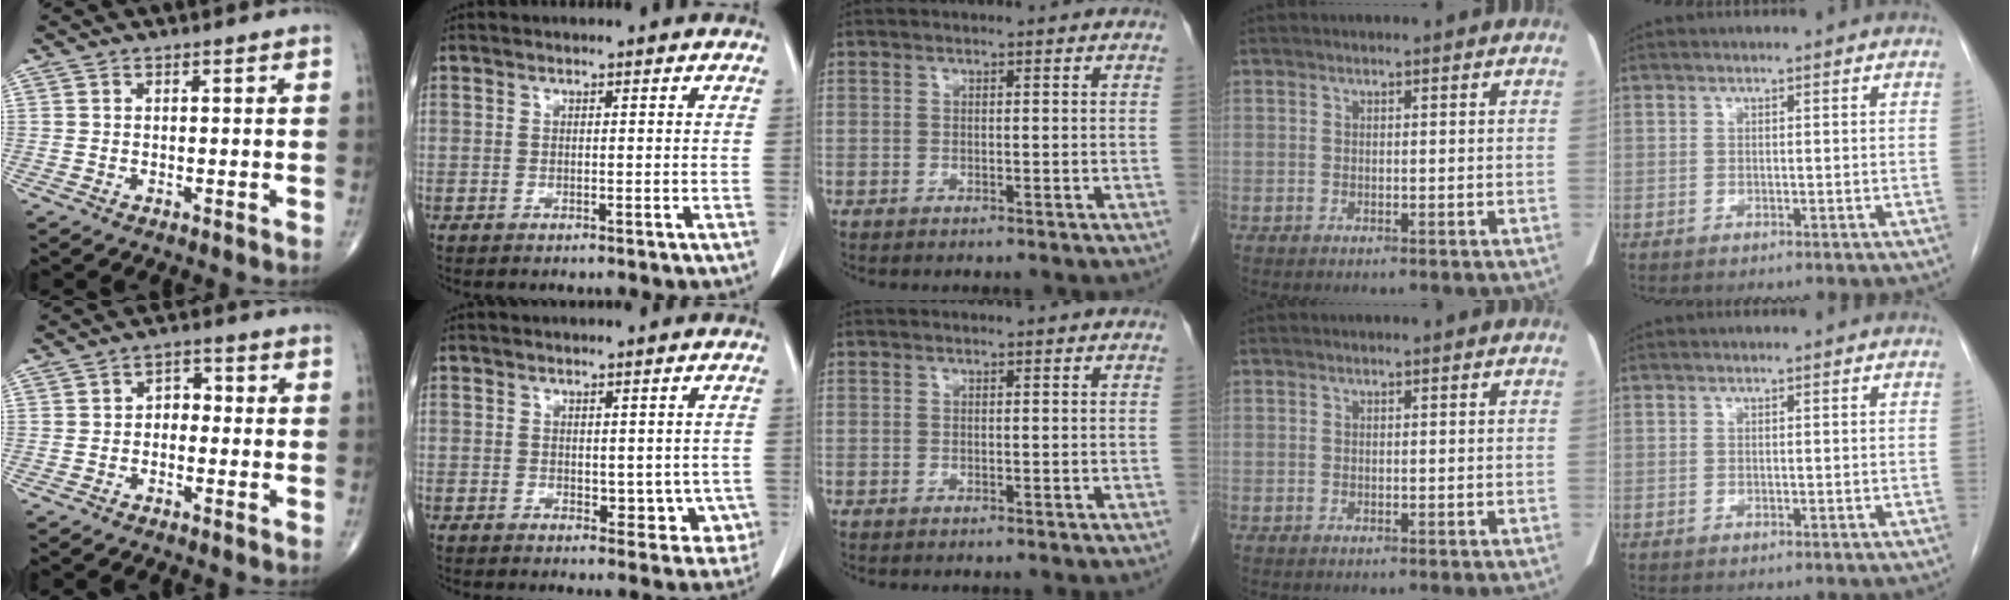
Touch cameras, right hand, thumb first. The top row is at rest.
{"thumb": {"total": 3.3, "force": [-0.5, 2.5, 2.2], "torque": [-0.007, 0.018, -0.020]}, "index": {"total": 5.4, "force": [-0.2, 3.4, 4.2], "torque": [-0.023, -0.003, 0.004]}}